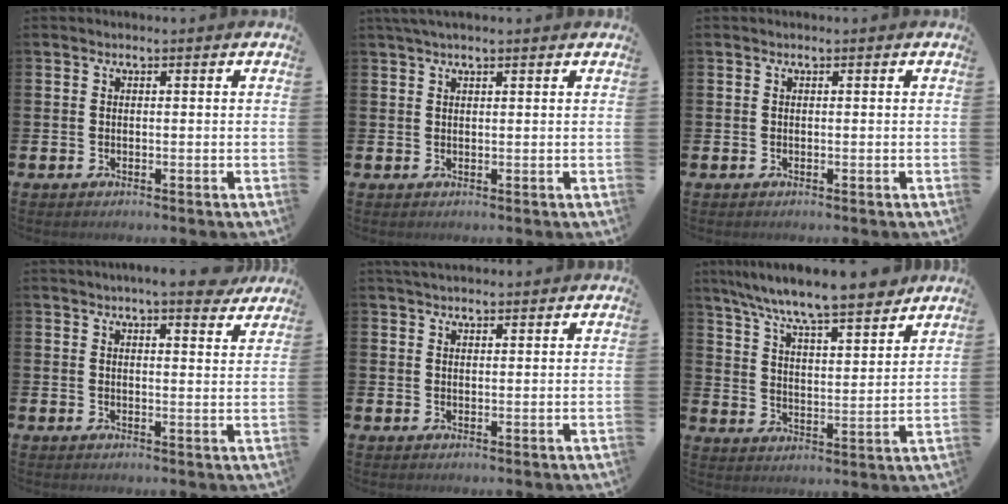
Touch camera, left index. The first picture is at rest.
{"total": 1.8, "force": [1.5, 0.3, 1.0], "torque": [-0.016, 0.003, 0.026]}
{"total": 0.0}
{"total": 5.5, "force": [5.0, 0.4, 2.2], "torque": [-0.032, -0.023, 0.086]}
{"total": 2.5, "force": [2.3, 0.6, 0.6], "torque": [-0.003, -0.008, 0.040]}
{"total": 9.2, "force": [8.6, 0.5, 3.3], "torque": [-0.088, -0.060, 0.149]}